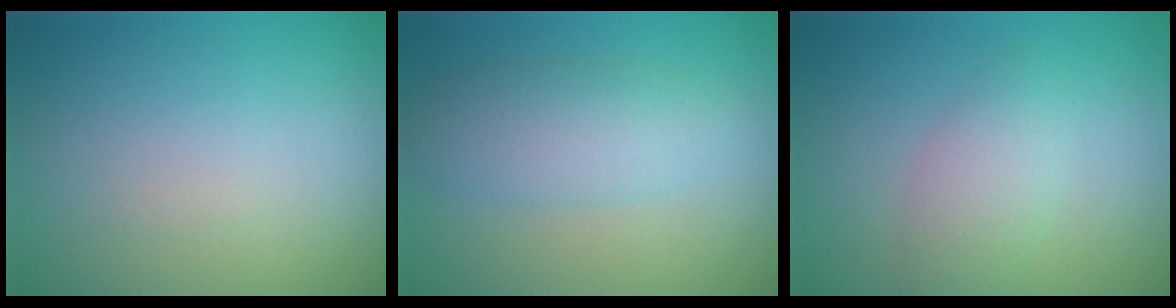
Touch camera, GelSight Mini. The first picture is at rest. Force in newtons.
{"total": 4.0, "press": 4.0, "slide": 0.1}
{"total": 2.7, "press": 2.7, "slide": 0.1}